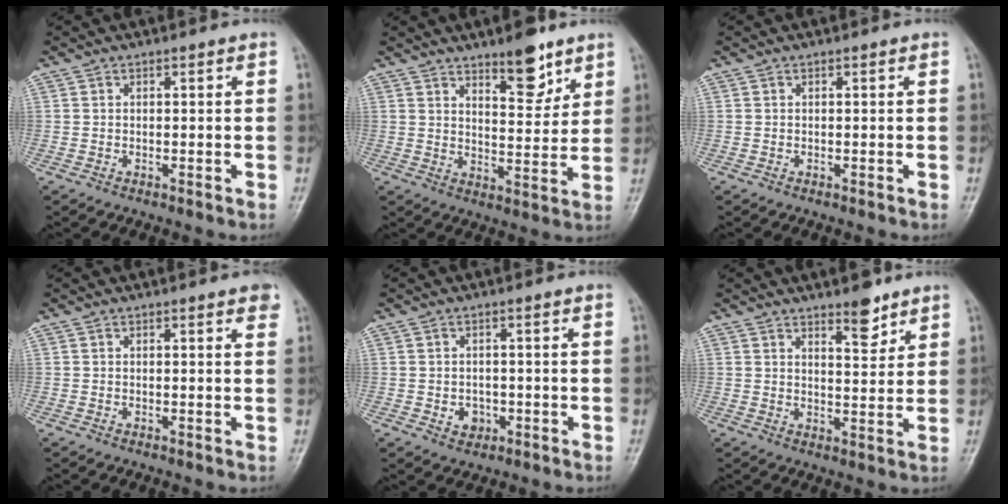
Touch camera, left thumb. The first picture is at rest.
{"total": 9.2, "force": [6.2, 3.4, 5.8], "torque": [-0.060, -0.044, 0.096]}
{"total": 0.0}
{"total": 2.2, "force": [1.4, 0.5, 1.7], "torque": [-0.015, -0.001, 0.012]}
{"total": 2.9, "force": [-0.7, 2.4, 1.4], "torque": [-0.009, 0.003, -0.003]}
{"total": 5.6, "force": [4.1, 1.9, 3.3], "torque": [-0.033, -0.032, 0.061]}